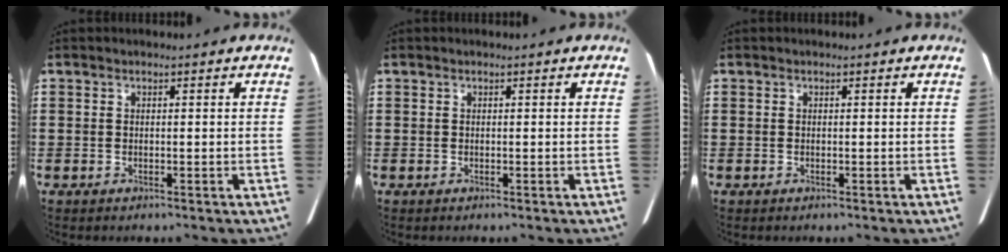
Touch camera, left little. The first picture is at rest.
{"total": 0.0}
{"total": 0.0}